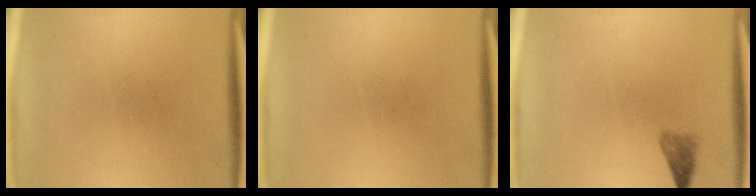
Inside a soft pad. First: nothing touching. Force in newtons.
{"total": 0.0}
{"total": 1.7}